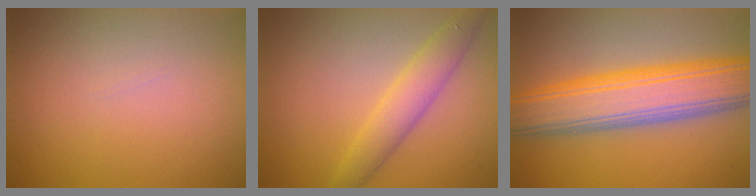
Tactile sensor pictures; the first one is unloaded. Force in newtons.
{"total": 3.0, "press": 3.0, "slide": 0.1}
{"total": 9.1, "press": 9.1, "slide": 0.2}